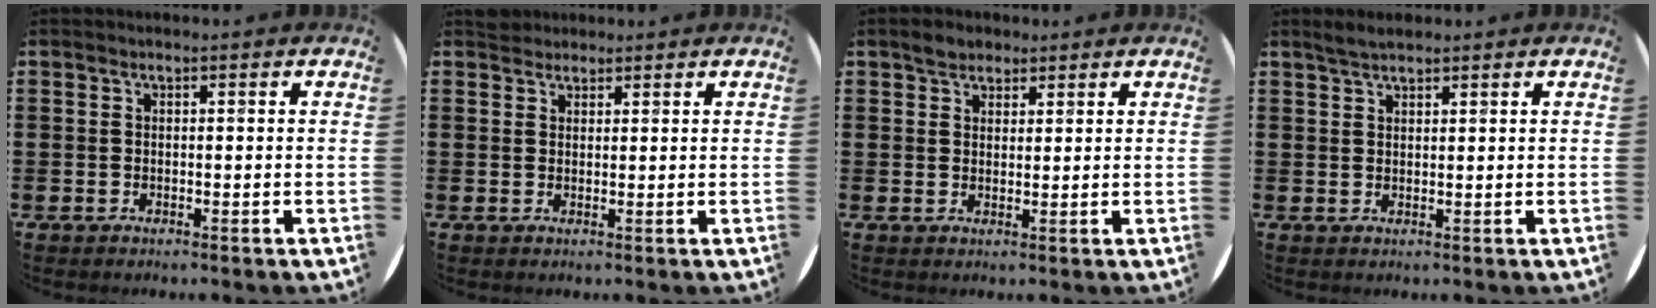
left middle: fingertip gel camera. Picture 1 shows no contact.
{"total": 1.7, "force": [1.6, 0.6, -0.1], "torque": [0.007, 0.003, 0.029]}
{"total": 2.4, "force": [2.0, 1.2, 0.3], "torque": [0.001, 0.004, 0.037]}
{"total": 2.1, "force": [1.9, 0.4, 0.8], "torque": [-0.016, 0.005, 0.035]}